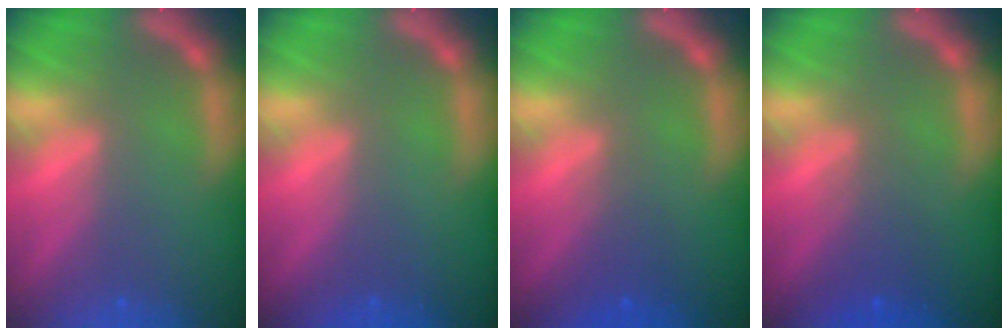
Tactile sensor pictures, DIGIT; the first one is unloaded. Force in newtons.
{"total": 0.0}
{"total": 1.9}
{"total": 2.5}